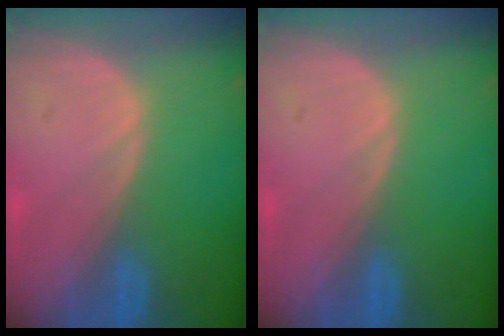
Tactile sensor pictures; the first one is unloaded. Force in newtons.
{"total": 0.0}